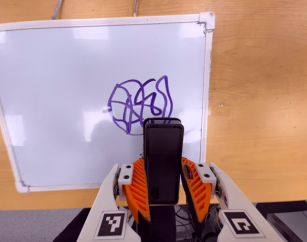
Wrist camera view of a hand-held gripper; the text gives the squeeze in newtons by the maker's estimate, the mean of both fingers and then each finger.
{"total": 4.7, "left": 3.2, "right": 6.3}